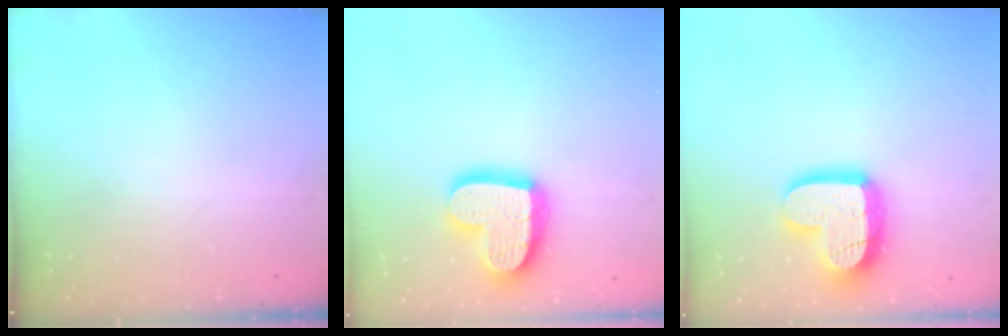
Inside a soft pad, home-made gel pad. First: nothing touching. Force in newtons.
{"total": 19.6, "press": 19.5, "slide": 1.4}
{"total": 17.4, "press": 17.4, "slide": 1.7}